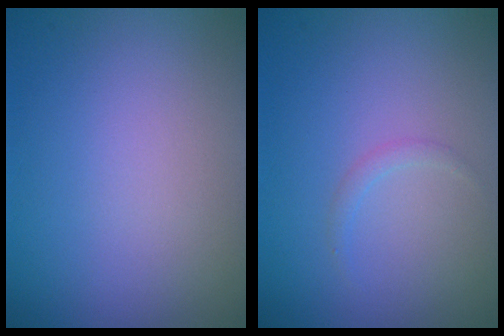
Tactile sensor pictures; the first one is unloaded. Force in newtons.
{"total": 0.7, "press": 0.7, "slide": 0.1}